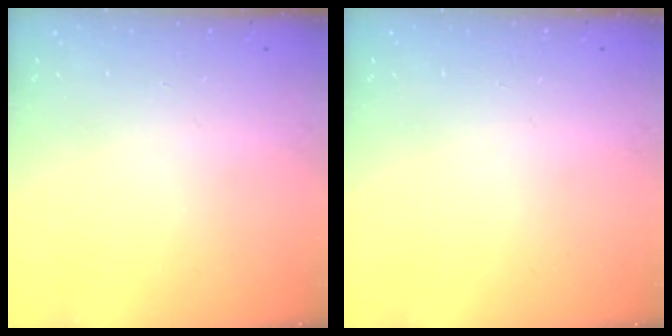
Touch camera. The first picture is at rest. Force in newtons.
{"total": 0.0}